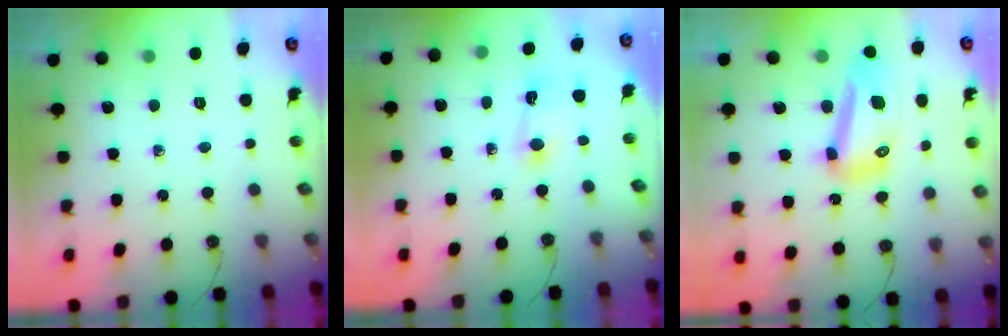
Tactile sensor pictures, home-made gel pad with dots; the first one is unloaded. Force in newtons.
{"total": 2.4, "press": 2.4, "slide": 0.3}
{"total": 12.8, "press": 12.7, "slide": 1.8}